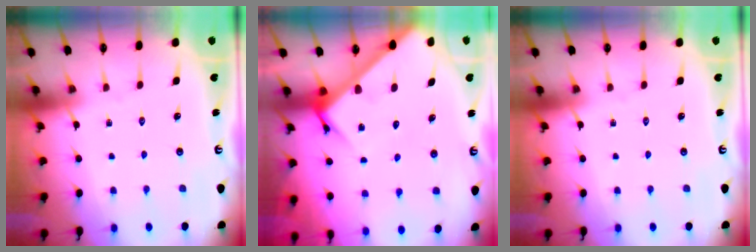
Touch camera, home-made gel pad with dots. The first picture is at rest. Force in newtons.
{"total": 4.3, "press": 4.3, "slide": 0.5}
{"total": 0.0}